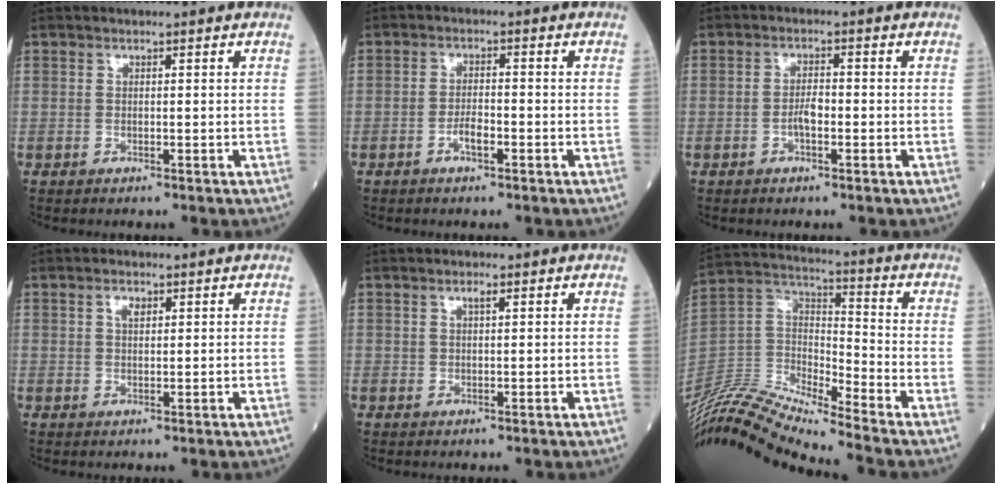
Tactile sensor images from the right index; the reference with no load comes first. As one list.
[{"total": 2.6, "force": [-1.3, 0.7, 2.1], "torque": [-0.035, 0.003, -0.024]}, {"total": 2.4, "force": [-0.8, 0.8, 2.2], "torque": [-0.036, 0.005, -0.016]}, {"total": 1.8, "force": [0.8, 0.9, 1.3], "torque": [-0.024, 0.002, 0.014]}, {"total": 1.1, "force": [0.6, -0.4, 0.8], "torque": [-0.017, -0.001, 0.009]}, {"total": 16.4, "force": [-15.4, -1.0, 5.5], "torque": [-0.107, 0.033, -0.296]}]